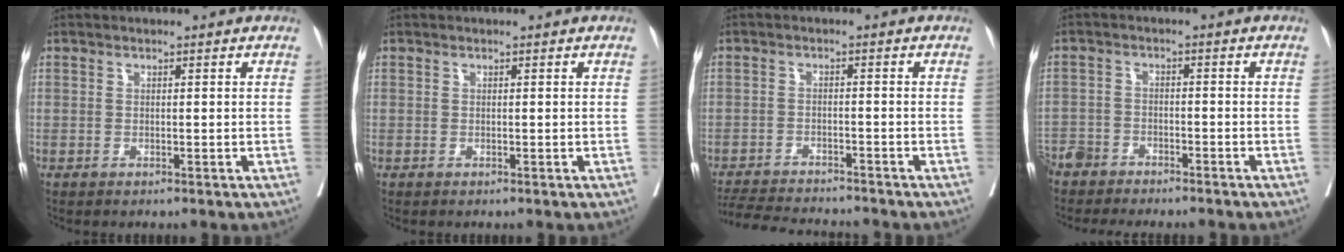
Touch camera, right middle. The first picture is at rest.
{"total": 0.0}
{"total": 9.8, "force": [-9.3, 0.8, 2.9], "torque": [-0.045, -0.004, -0.144]}
{"total": 7.4, "force": [-7.1, 1.6, 1.5], "torque": [-0.017, -0.007, -0.116]}